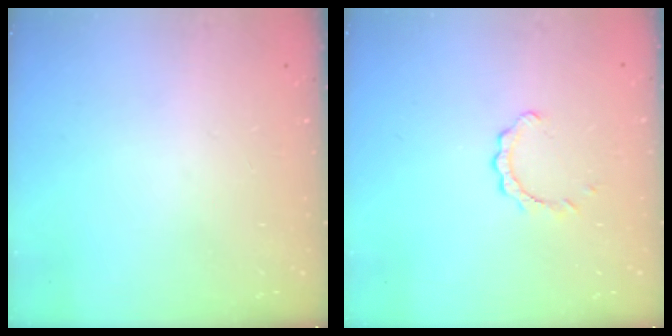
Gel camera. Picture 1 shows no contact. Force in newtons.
{"total": 2.4, "press": 2.4, "slide": 0.3}